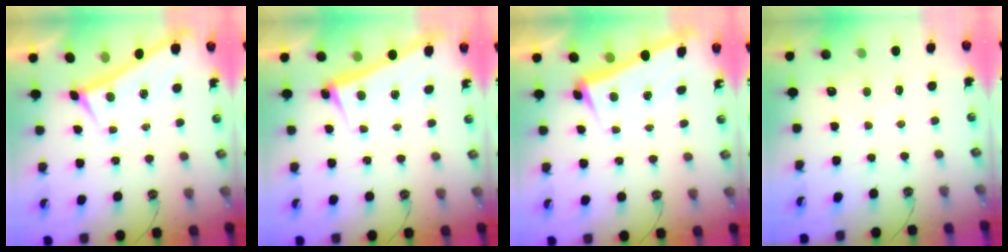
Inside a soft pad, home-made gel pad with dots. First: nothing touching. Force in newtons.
{"total": 2.8, "press": 2.8, "slide": 0.5}
{"total": 3.0, "press": 2.8, "slide": 1.1}
{"total": 0.9, "press": 0.8, "slide": 0.5}